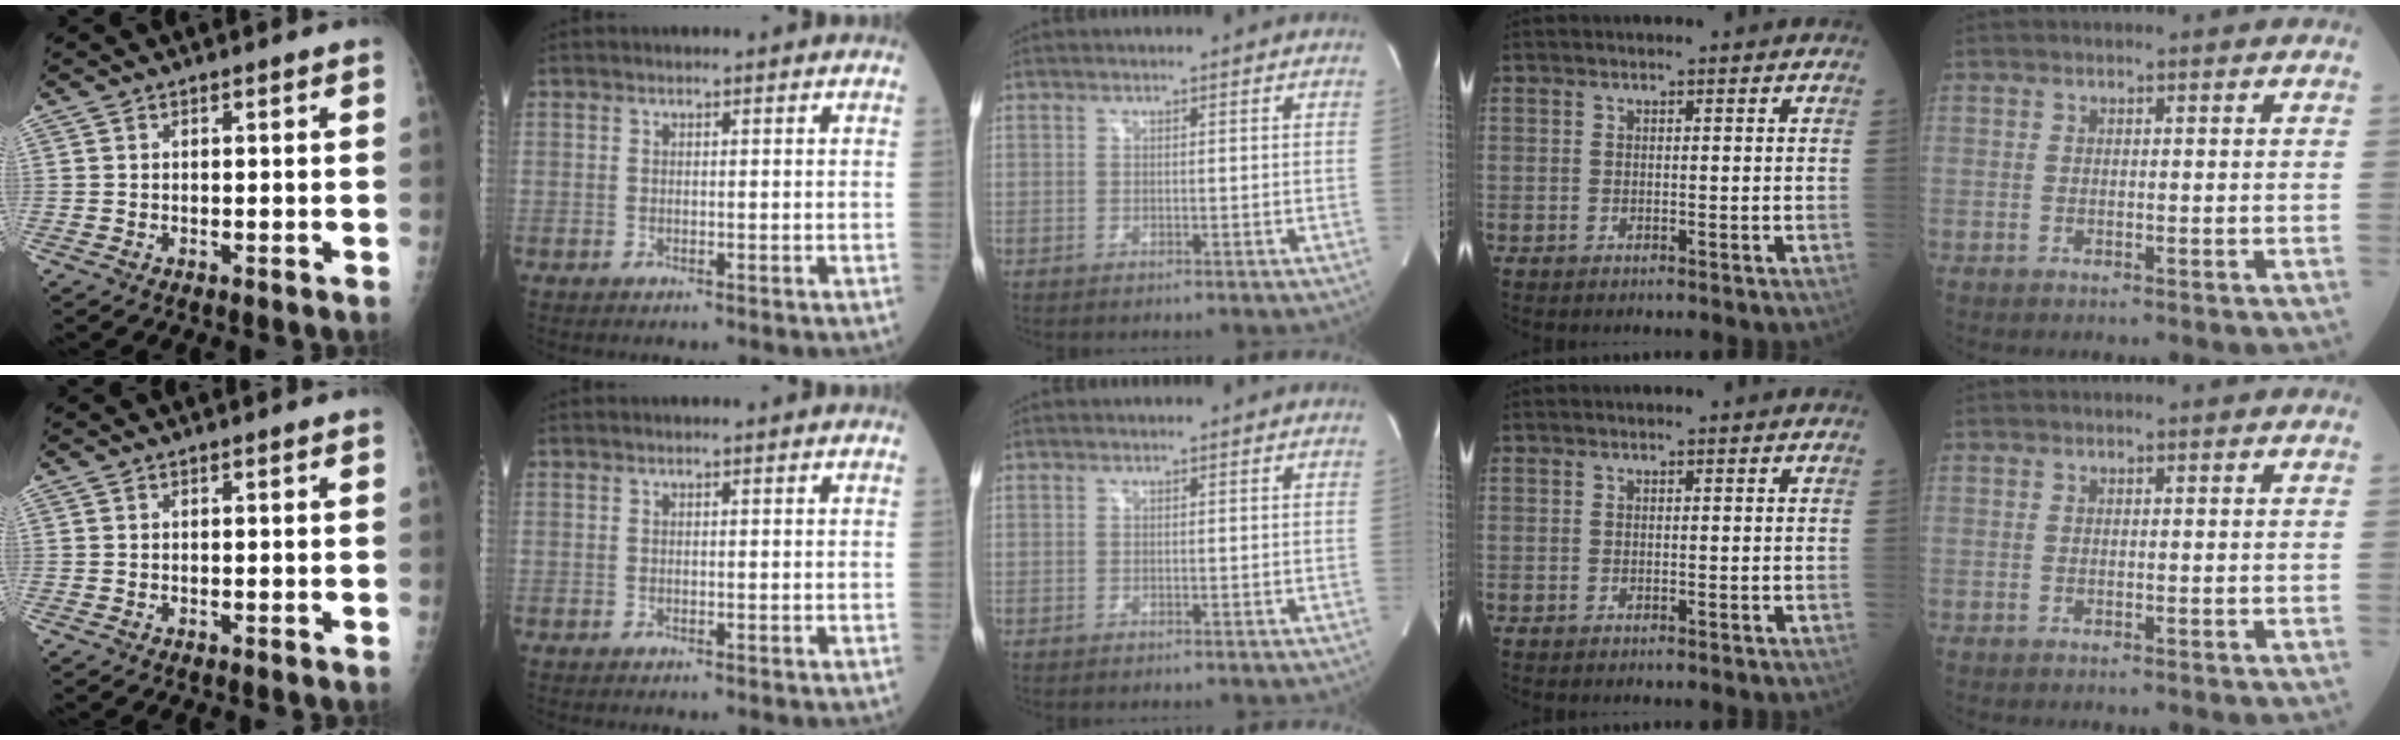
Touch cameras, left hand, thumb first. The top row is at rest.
{}